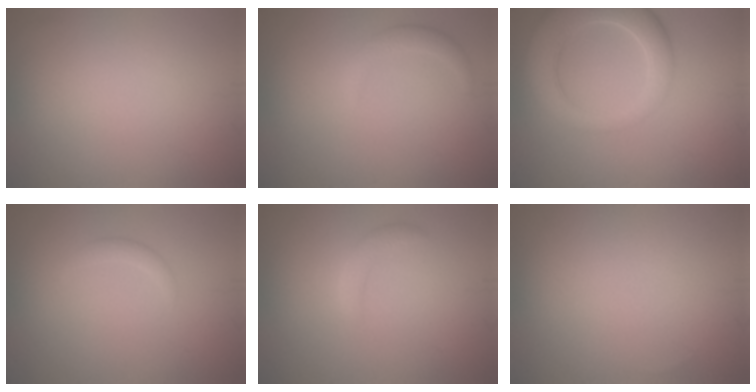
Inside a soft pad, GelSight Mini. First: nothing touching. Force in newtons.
{"total": 1.6, "press": 1.6, "slide": 0.1}
{"total": 6.7, "press": 6.7, "slide": 0.5}
{"total": 1.1, "press": 1.1, "slide": 0.1}
{"total": 1.5, "press": 1.5, "slide": 0.1}
{"total": 0.0}